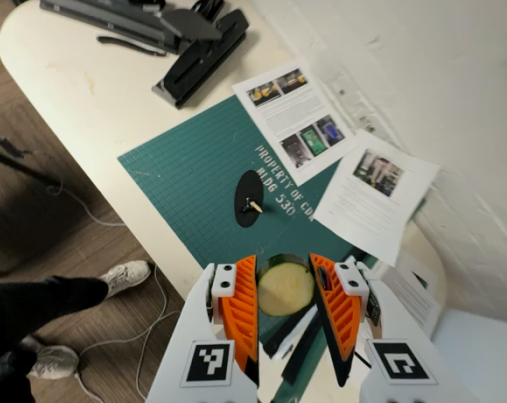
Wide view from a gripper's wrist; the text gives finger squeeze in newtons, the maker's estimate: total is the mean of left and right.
{"total": 11.9, "left": 12.7, "right": 11.0}